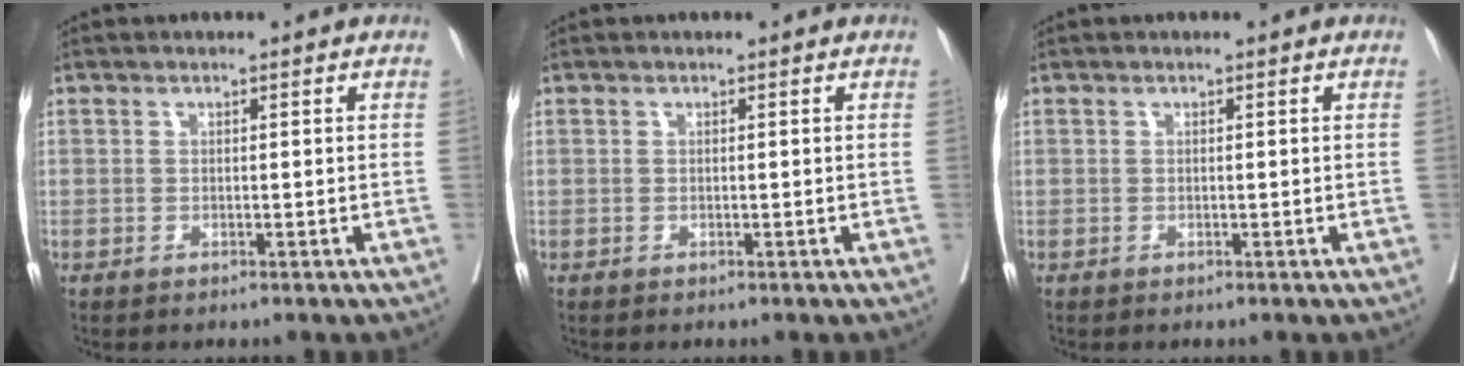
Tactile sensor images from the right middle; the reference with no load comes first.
{"total": 0.0}
{"total": 0.0}